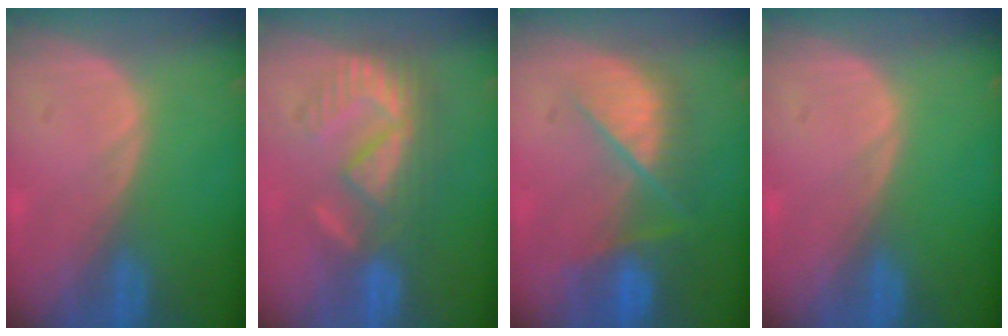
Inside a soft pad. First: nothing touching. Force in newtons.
{"total": 9.4, "press": 8.1, "slide": 4.6}
{"total": 9.0, "press": 7.7, "slide": 4.6}
{"total": 0.0}